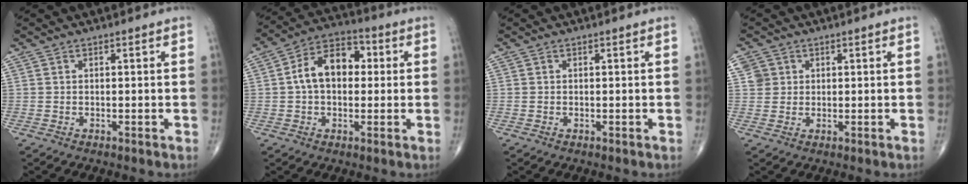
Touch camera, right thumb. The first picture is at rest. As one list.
[{"total": 11.0, "force": [1.0, 7.3, 8.2], "torque": [-0.119, 0.030, 0.008]}, {"total": 0.0}, {"total": 2.9, "force": [1.0, 2.7, 0.3], "torque": [0.012, 0.000, 0.016]}]